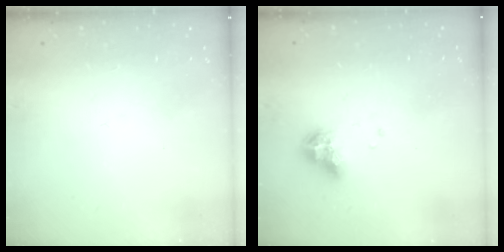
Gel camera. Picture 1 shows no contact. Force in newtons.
{"total": 7.3, "press": 7.2, "slide": 0.4}